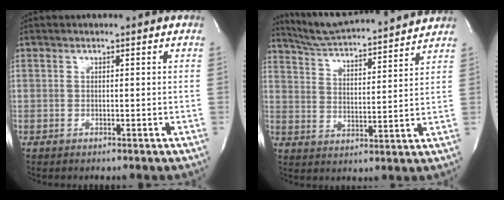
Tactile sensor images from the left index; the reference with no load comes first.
{"total": 16.5, "force": [15.6, 1.1, 5.4], "torque": [-0.093, 0.012, 0.236]}